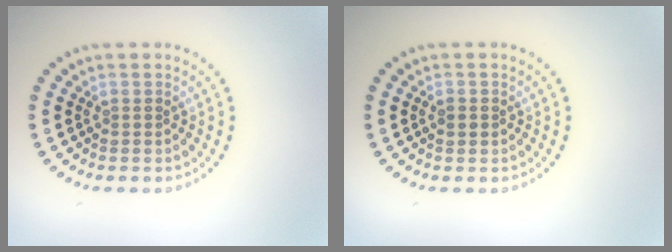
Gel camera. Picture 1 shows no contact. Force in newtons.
{"total": 1.2, "press": 1.1, "slide": 0.2}